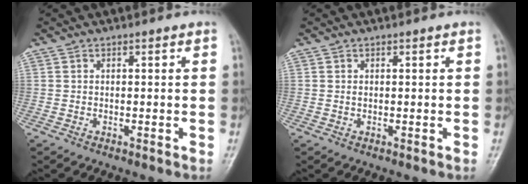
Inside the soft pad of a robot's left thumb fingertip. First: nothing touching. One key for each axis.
{"total": 0.6, "fx": 0.2, "fy": 0.4, "fz": 0.4, "tx": -0.007, "ty": -0.001, "tz": 0.005}